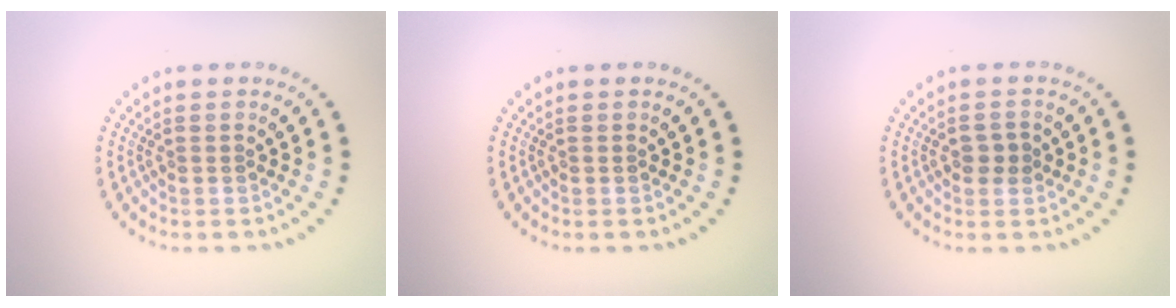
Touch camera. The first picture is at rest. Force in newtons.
{"total": 0.0}
{"total": 1.5, "press": 1.5, "slide": 0.1}